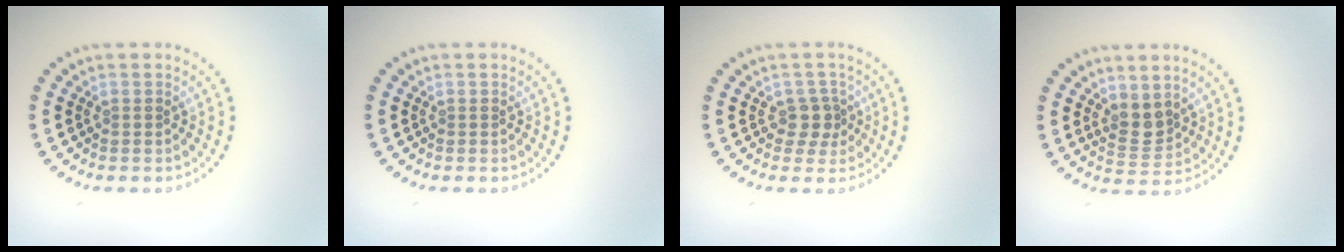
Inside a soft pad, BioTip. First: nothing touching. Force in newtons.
{"total": 0.0}
{"total": 1.9, "press": 1.5, "slide": 1.2}
{"total": 2.3, "press": 1.9, "slide": 1.4}